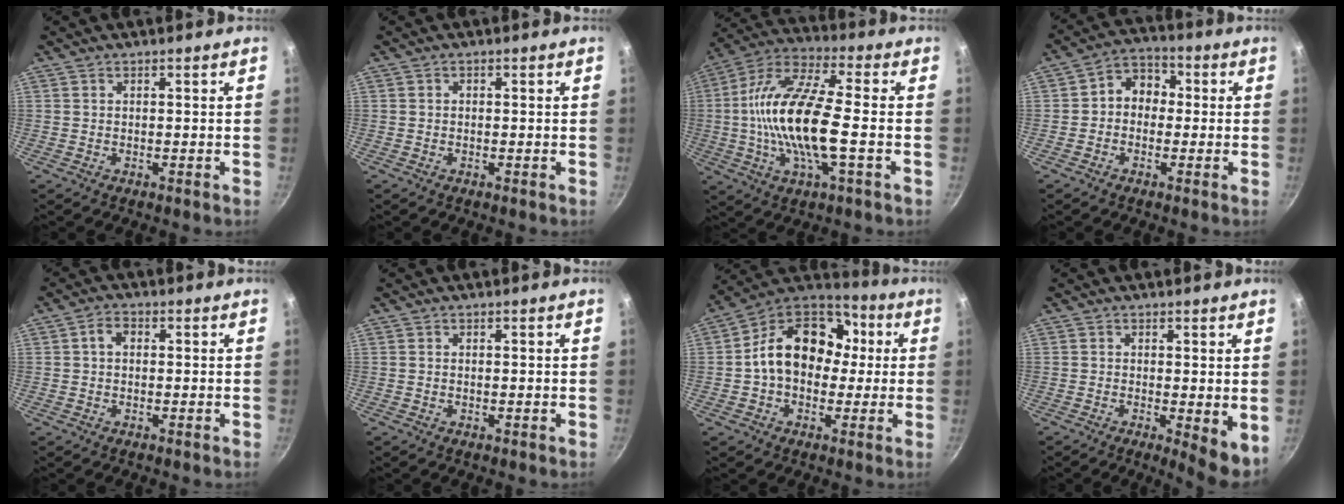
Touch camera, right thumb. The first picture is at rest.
{"total": 0.6, "force": [0.0, 0.5, 0.3], "torque": [-0.004, 0.005, 0.000]}
{"total": 18.3, "force": [-1.8, 5.7, 17.3], "torque": [-0.335, 0.028, -0.050]}
{"total": 7.0, "force": [0.0, 5.7, 4.0], "torque": [-0.024, 0.022, -0.021]}
{"total": 3.0, "force": [0.4, 2.2, 2.0], "torque": [-0.031, 0.007, 0.002]}
{"total": 0.0}
{"total": 18.0, "force": [1.1, 13.6, 11.7], "torque": [-0.152, 0.044, 0.002]}
{"total": 5.7, "force": [-0.4, 1.9, 5.3], "torque": [-0.067, -0.010, -0.003]}